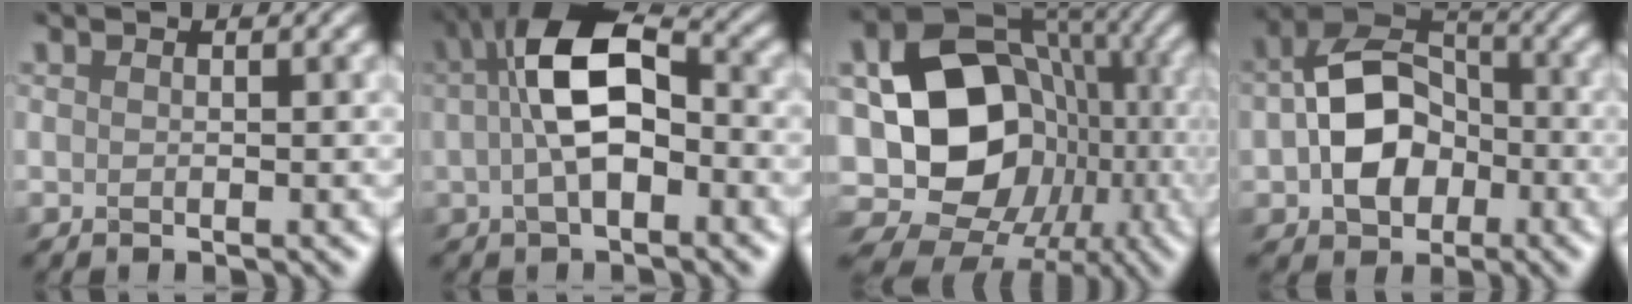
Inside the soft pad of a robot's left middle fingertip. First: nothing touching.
{"total": 5.7, "force": [-0.7, 2.5, 5.1], "torque": [-0.127, 0.018, -0.001]}
{"total": 14.4, "force": [-3.6, 12.0, 7.3], "torque": [-0.140, -0.012, -0.035]}
{"total": 6.5, "force": [-1.7, 4.9, 3.8], "torque": [-0.092, 0.004, -0.018]}